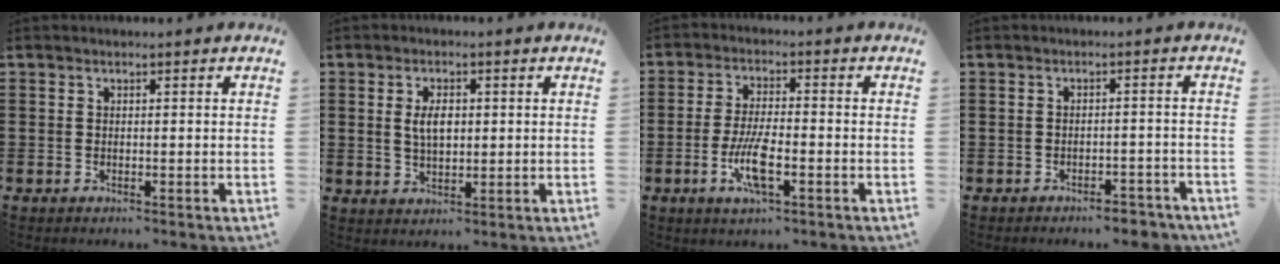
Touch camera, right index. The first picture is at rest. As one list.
[{"total": 4.0, "force": [0.5, 2.1, 3.4], "torque": [-0.062, 0.005, 0.006]}, {"total": 6.7, "force": [-2.4, 1.7, 6.0], "torque": [-0.131, -0.010, -0.049]}, {"total": 2.8, "force": [-2.7, 0.3, 0.8], "torque": [-0.016, 0.003, -0.054]}]